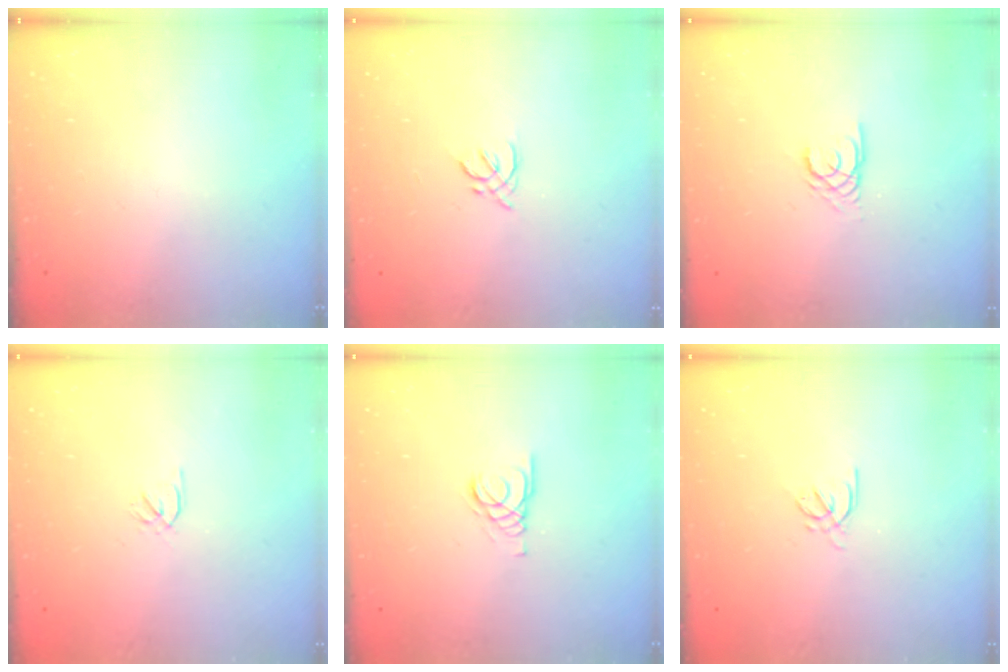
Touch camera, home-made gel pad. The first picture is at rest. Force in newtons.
{"total": 2.0, "press": 2.0, "slide": 0.6}
{"total": 2.0, "press": 2.0, "slide": 0.1}
{"total": 0.5, "press": 0.4, "slide": 0.4}
{"total": 1.4, "press": 1.3, "slide": 0.2}
{"total": 1.5, "press": 1.4, "slide": 0.5}